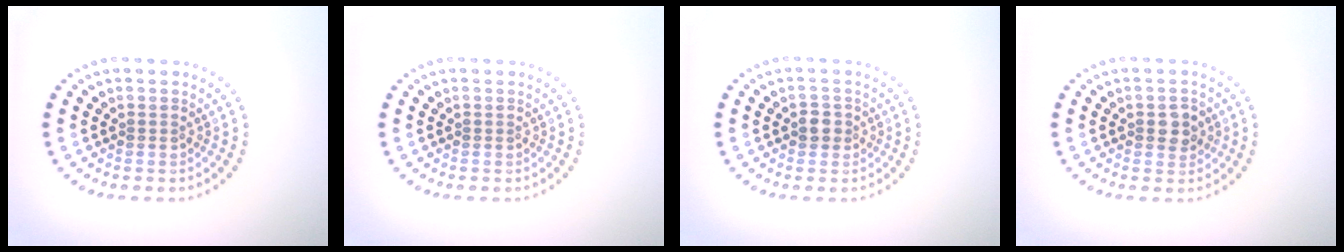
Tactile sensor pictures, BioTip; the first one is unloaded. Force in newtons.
{"total": 0.0}
{"total": 1.7, "press": 1.5, "slide": 0.7}
{"total": 2.0, "press": 2.0, "slide": 0.3}